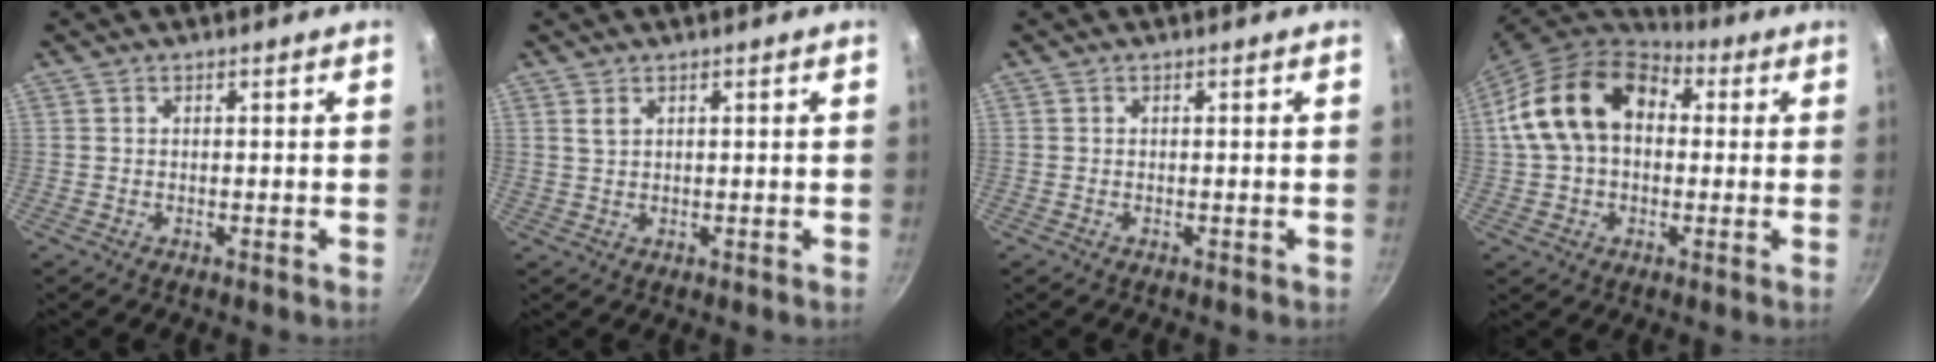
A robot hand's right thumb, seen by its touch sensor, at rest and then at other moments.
{"total": 1.7, "force": [0.9, 0.7, 1.2], "torque": [-0.023, -0.001, 0.021]}
{"total": 0.0}
{"total": 17.6, "force": [2.9, 12.5, 12.1], "torque": [-0.198, 0.036, 0.038]}